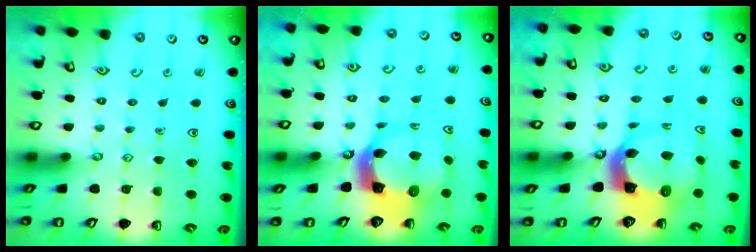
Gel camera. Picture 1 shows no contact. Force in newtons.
{"total": 6.5, "press": 6.4, "slide": 1.0}
{"total": 6.5, "press": 6.4, "slide": 1.0}